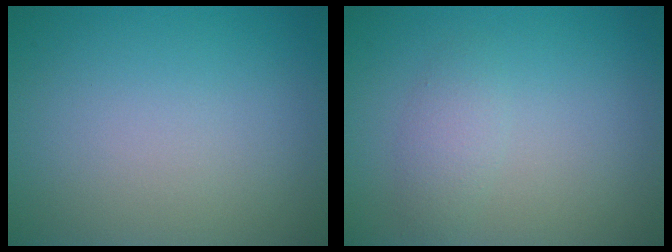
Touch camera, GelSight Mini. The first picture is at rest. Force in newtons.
{"total": 1.6, "press": 1.6, "slide": 0.0}